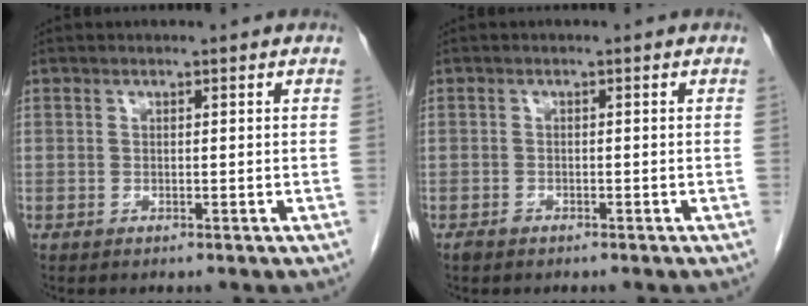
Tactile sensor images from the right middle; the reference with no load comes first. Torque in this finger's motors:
{"motor_torque": [-0.21, -0.08, 0.02, 0.00]}